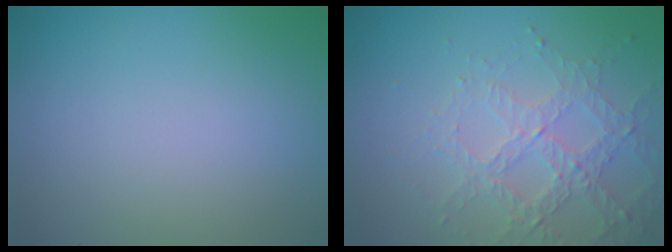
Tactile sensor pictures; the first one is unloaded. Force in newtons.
{"total": 3.1, "press": 3.1, "slide": 0.6}